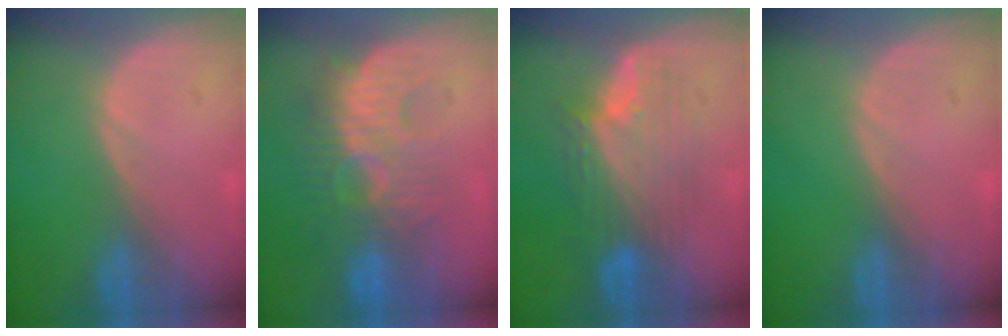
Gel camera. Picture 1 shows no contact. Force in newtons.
{"total": 8.9, "press": 8.8, "slide": 1.7}
{"total": 7.7, "press": 7.6, "slide": 0.7}
{"total": 0.0}